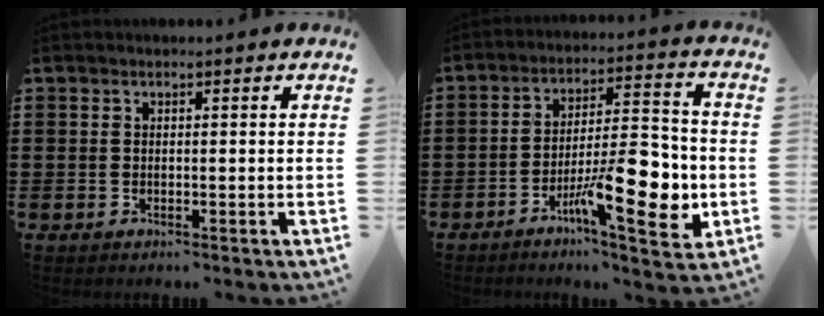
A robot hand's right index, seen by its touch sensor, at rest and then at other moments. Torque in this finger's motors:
{"motor_torque": [1.13, -1.01, 0.55, 0.21]}